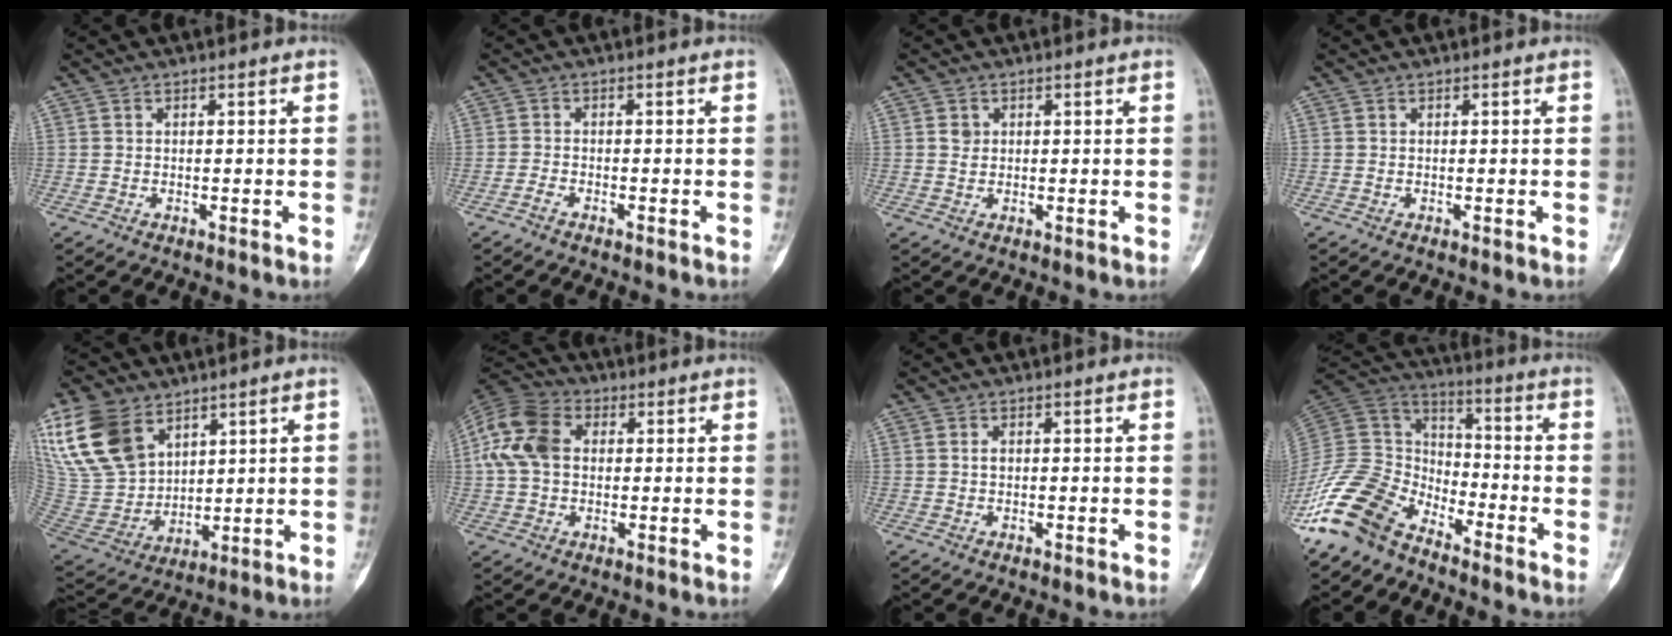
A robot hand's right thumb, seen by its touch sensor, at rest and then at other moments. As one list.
[{"total": 1.2, "force": [-1.0, 0.2, 0.6], "torque": [-0.016, 0.006, -0.023]}, {"total": 1.9, "force": [0.6, 1.6, 0.8], "torque": [-0.007, -0.002, 0.012]}, {"total": 0.0}, {"total": 18.8, "force": [9.9, 12.2, 10.3], "torque": [-0.197, -0.034, 0.204]}, {"total": 11.7, "force": [1.6, 8.5, 7.8], "torque": [-0.156, 0.025, 0.022]}, {"total": 0.9, "force": [0.2, 0.6, 0.7], "torque": [-0.008, 0.003, 0.006]}, {"total": 16.4, "force": [-11.9, 8.8, 7.2], "torque": [-0.132, 0.081, -0.240]}]